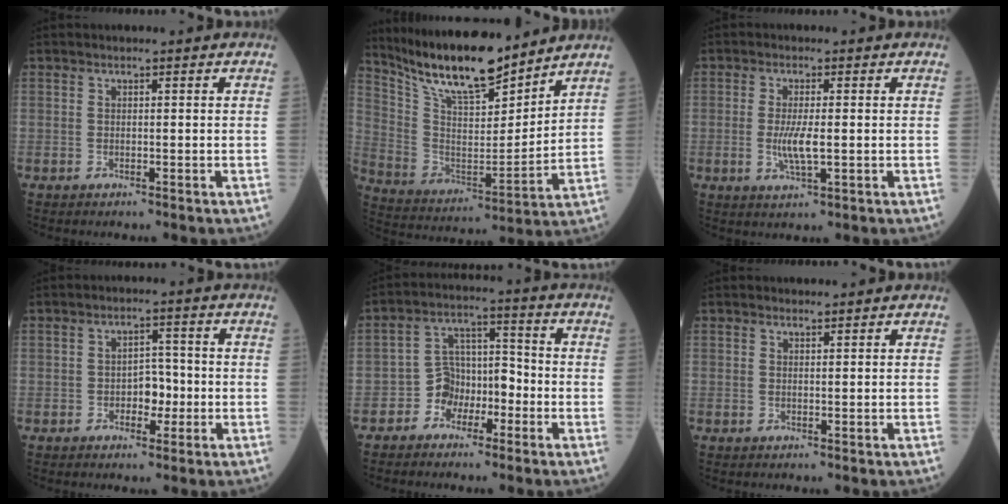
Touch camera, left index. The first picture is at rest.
{"total": 16.7, "force": [14.3, 3.0, 8.0], "torque": [-0.151, -0.002, 0.266]}
{"total": 4.2, "force": [-0.4, 0.8, 4.1], "torque": [-0.089, -0.008, -0.006]}
{"total": 3.8, "force": [-1.0, 2.3, 2.8], "torque": [-0.038, 0.009, -0.017]}
{"total": 5.8, "force": [-3.2, 4.4, 2.1], "torque": [-0.029, 0.022, -0.059]}
{"total": 0.7, "force": [0.6, 0.1, 0.0], "torque": [-0.010, -0.001, 0.011]}